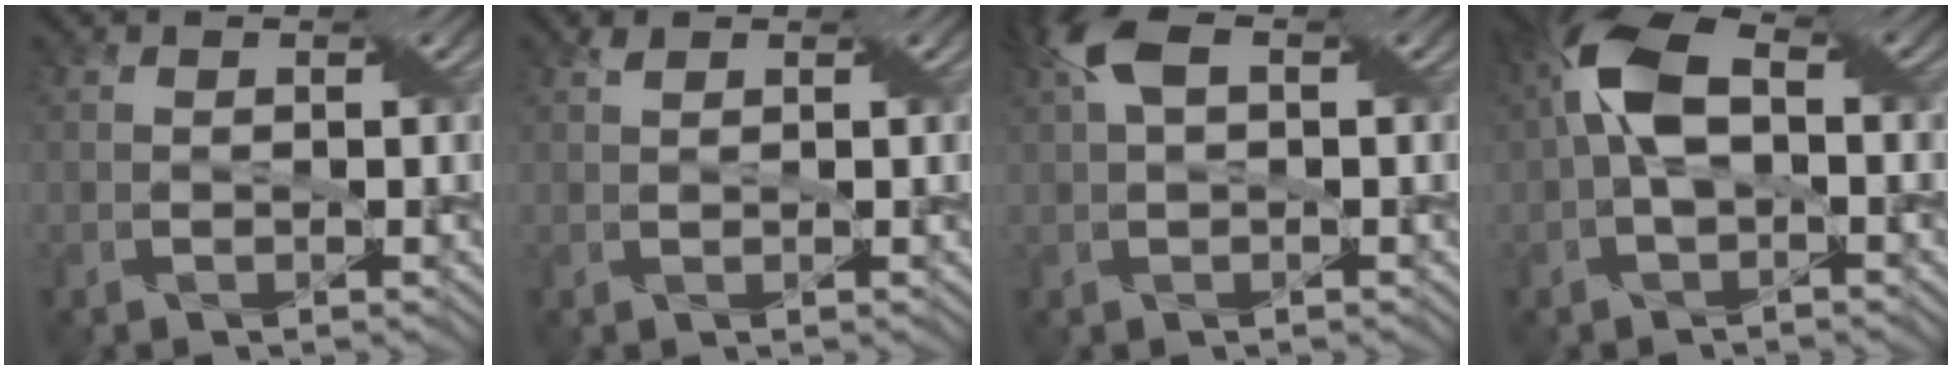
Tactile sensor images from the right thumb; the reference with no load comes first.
{"total": 0.9, "force": [0.7, 0.3, 0.5], "torque": [-0.015, 0.004, 0.013]}
{"total": 5.6, "force": [1.5, 2.4, 4.9], "torque": [-0.109, 0.020, 0.023]}
{"total": 8.5, "force": [0.5, 4.4, 7.2], "torque": [-0.160, 0.024, 0.000]}